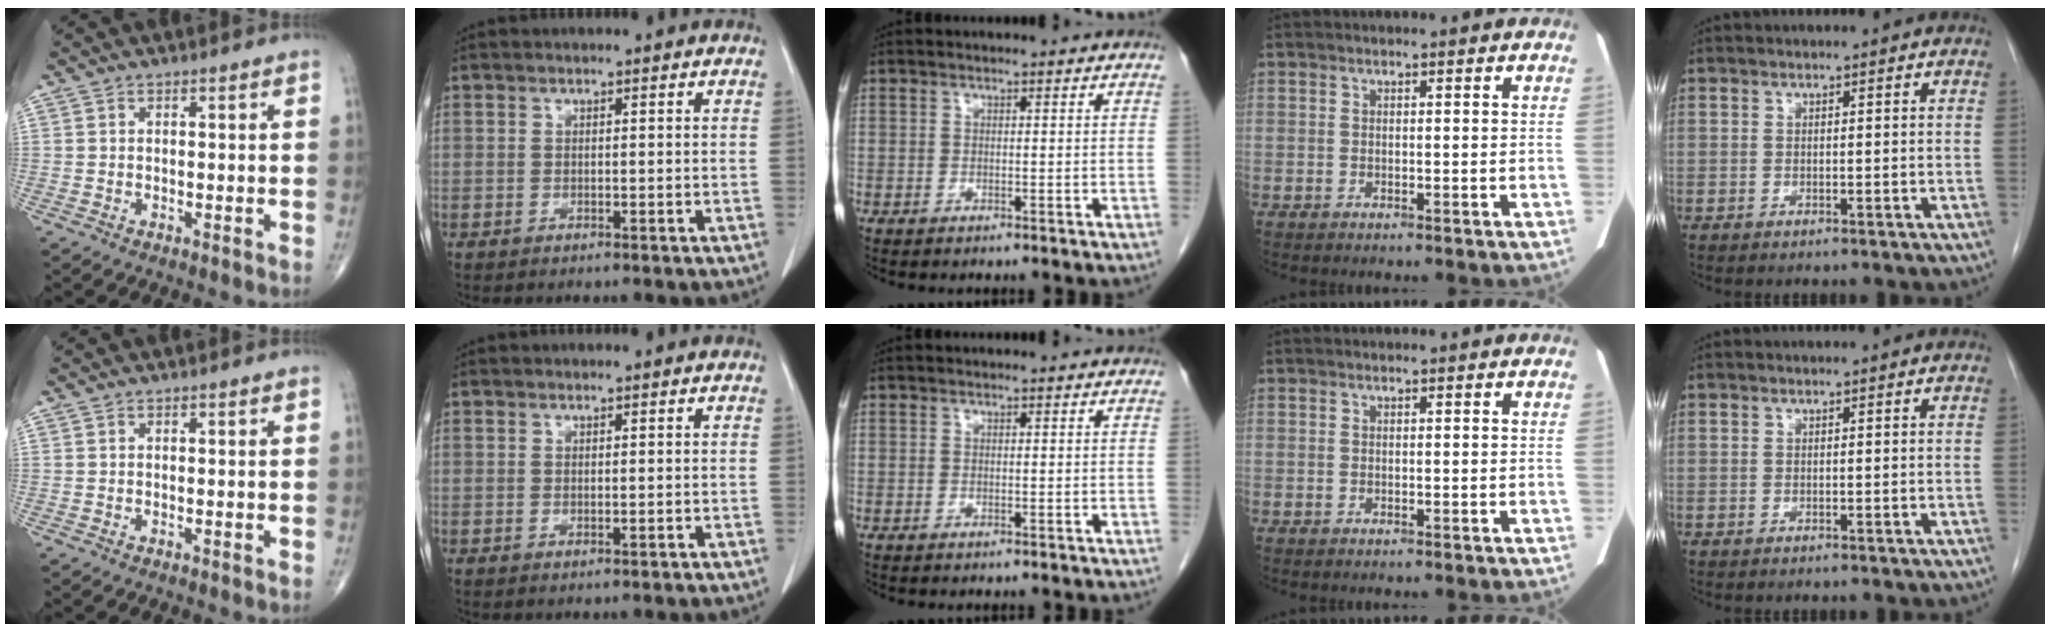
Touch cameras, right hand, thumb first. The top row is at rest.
{}